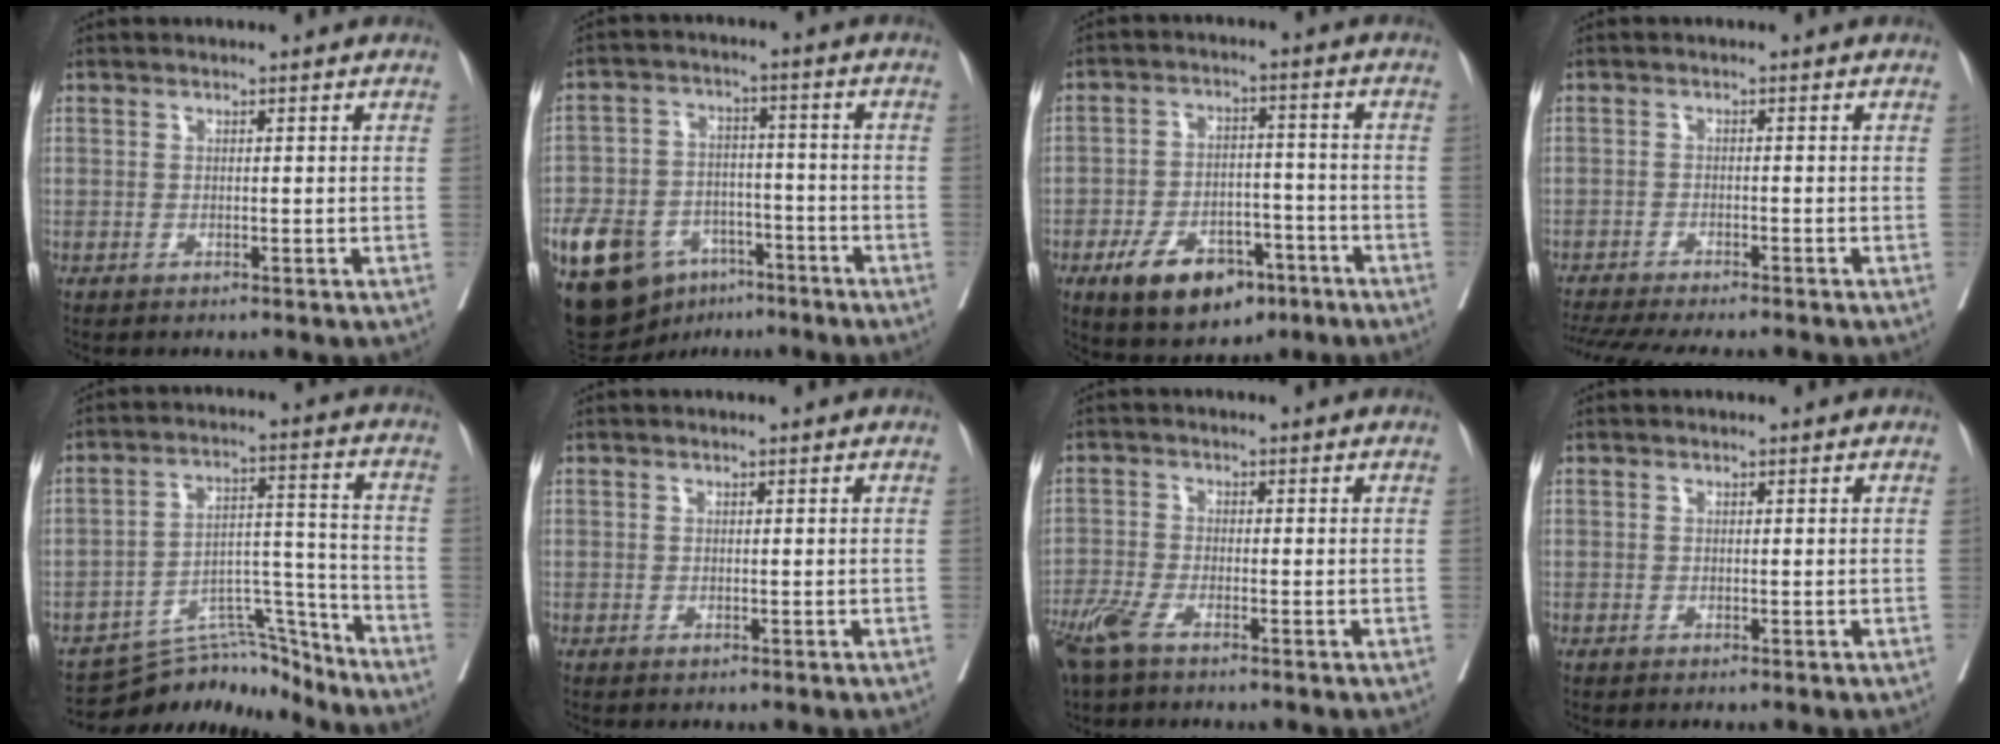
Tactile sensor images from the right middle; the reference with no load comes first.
{"total": 16.1, "force": [-9.2, 10.1, 8.6], "torque": [-0.167, 0.012, -0.148]}
{"total": 11.4, "force": [-6.5, 6.2, 7.1], "torque": [-0.112, 0.004, -0.097]}
{"total": 12.8, "force": [-11.3, 1.7, 5.8], "torque": [-0.093, -0.011, -0.159]}
{"total": 12.0, "force": [-11.6, 2.4, 1.6], "torque": [-0.011, 0.045, -0.188]}
{"total": 0.0}
{"total": 5.5, "force": [-3.9, 1.2, 3.7], "torque": [-0.084, -0.013, -0.077]}
{"total": 0.0}